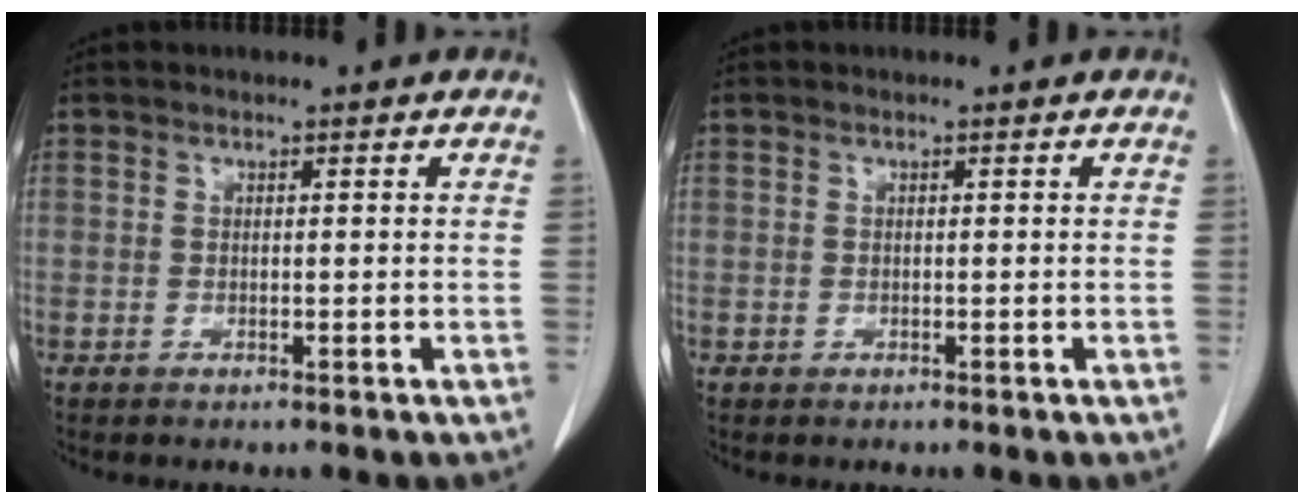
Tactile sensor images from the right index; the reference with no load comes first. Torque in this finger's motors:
{"motor_torque": [-0.12, 0.05, -0.12, -0.07]}